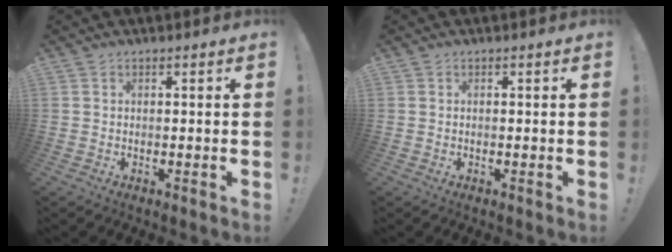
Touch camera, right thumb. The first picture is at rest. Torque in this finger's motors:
{"motor_torque": [-0.15, -0.01, 0.00, 0.03, 0.00]}